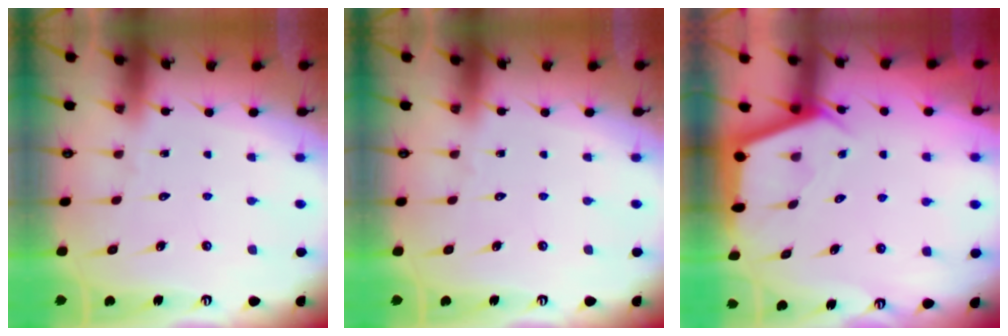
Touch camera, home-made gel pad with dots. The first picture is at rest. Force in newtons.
{"total": 0.0}
{"total": 2.9, "press": 2.9, "slide": 0.4}